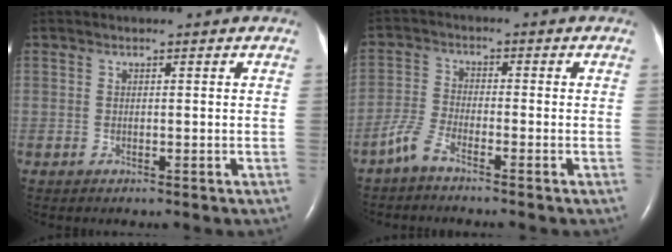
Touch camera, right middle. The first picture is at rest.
{"total": 3.6, "force": [-3.0, 0.5, 2.0], "torque": [-0.053, -0.004, -0.070]}